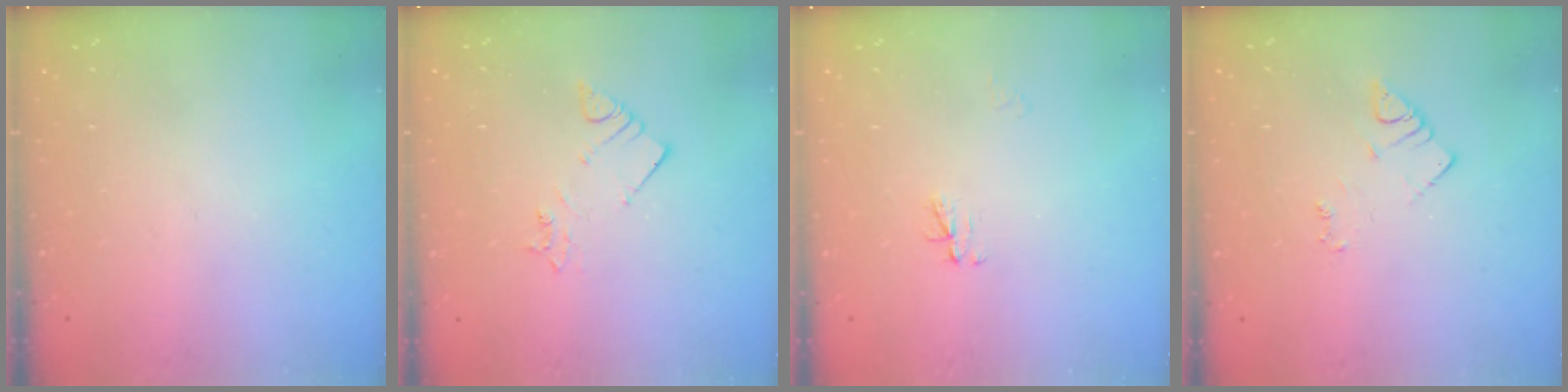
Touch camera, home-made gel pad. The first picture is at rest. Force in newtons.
{"total": 2.8, "press": 2.7, "slide": 0.5}
{"total": 3.0, "press": 3.0, "slide": 0.4}
{"total": 2.9, "press": 2.9, "slide": 0.3}